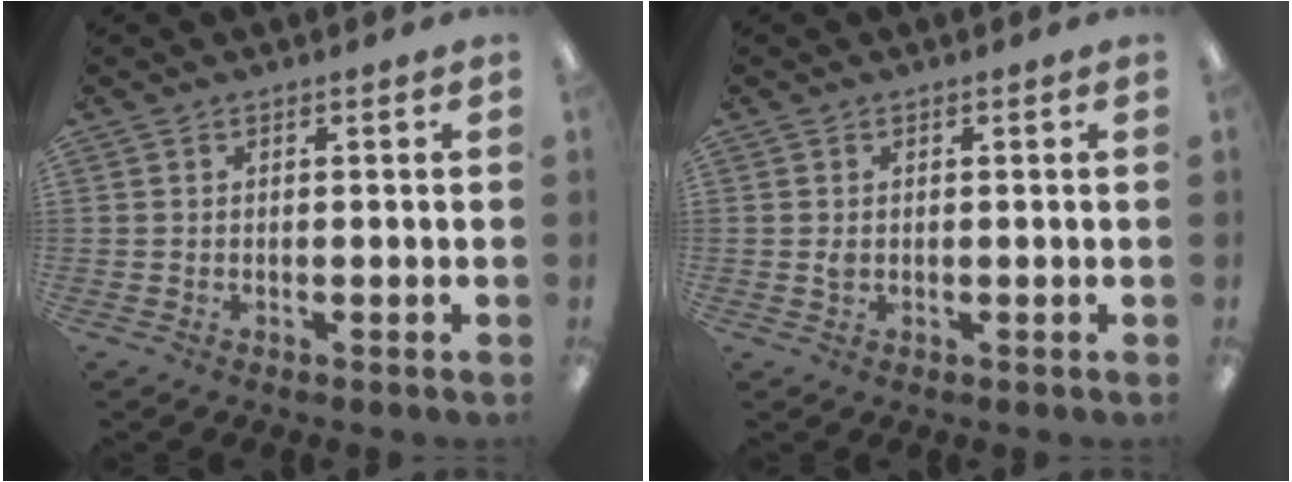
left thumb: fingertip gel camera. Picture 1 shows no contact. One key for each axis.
{"total": 1.2, "fx": 0.1, "fy": 0.9, "fz": 0.8, "tx": -0.009, "ty": 0.000, "tz": -0.001}